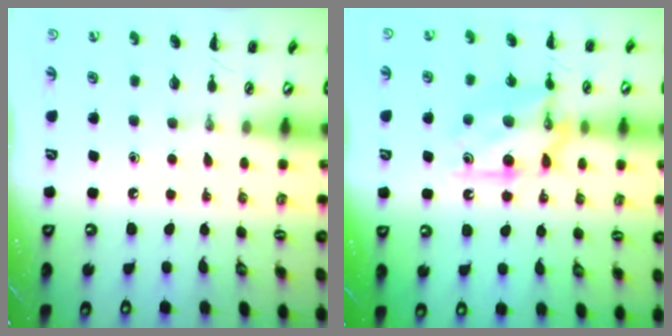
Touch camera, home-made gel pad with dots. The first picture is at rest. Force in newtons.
{"total": 11.9, "press": 11.9, "slide": 0.5}